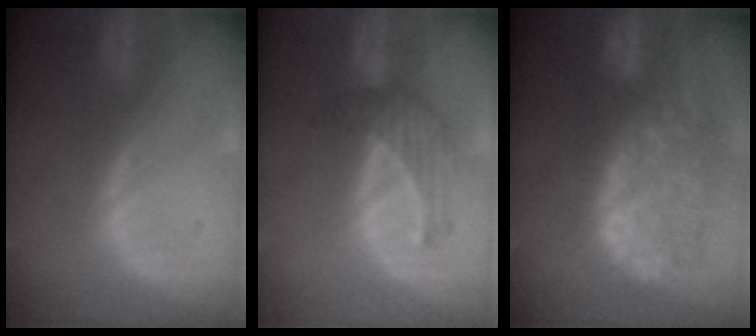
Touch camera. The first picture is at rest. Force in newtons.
{"total": 4.5, "press": 4.5, "slide": 0.4}
{"total": 12.6, "press": 10.3, "slide": 7.2}